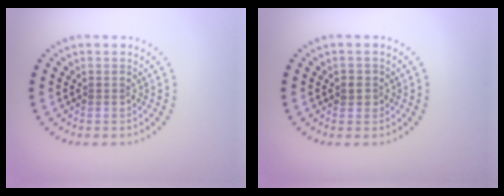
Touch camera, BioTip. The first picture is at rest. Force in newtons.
{"total": 1.4, "press": 1.2, "slide": 0.7}